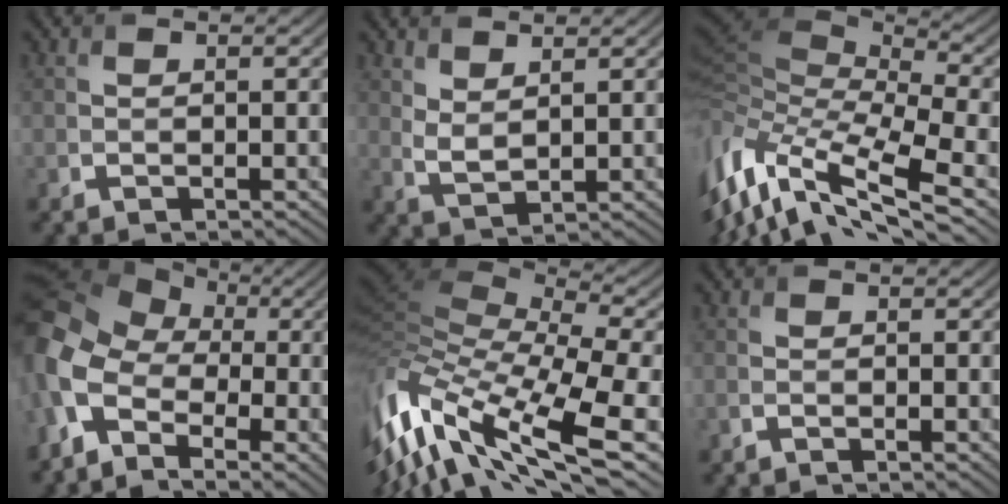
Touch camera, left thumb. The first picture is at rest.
{"total": 3.0, "force": [2.1, 1.0, 1.8], "torque": [-0.048, -0.004, 0.047]}
{"total": 14.3, "force": [-4.0, 6.3, 12.2], "torque": [-0.293, -0.017, -0.049]}
{"total": 11.8, "force": [-2.8, 8.2, 8.1], "torque": [-0.211, -0.026, -0.054]}
{"total": 16.6, "force": [-5.0, 6.8, 14.3], "torque": [-0.328, -0.022, -0.073]}
{"total": 0.8, "force": [-0.5, 0.1, 0.6], "torque": [-0.012, -0.002, -0.010]}